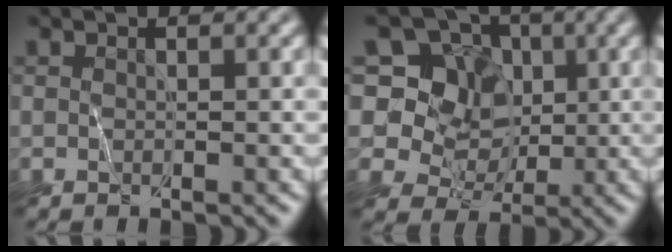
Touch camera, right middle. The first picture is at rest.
{"total": 9.4, "force": [4.2, 7.4, 4.0], "torque": [-0.070, 0.019, 0.054]}